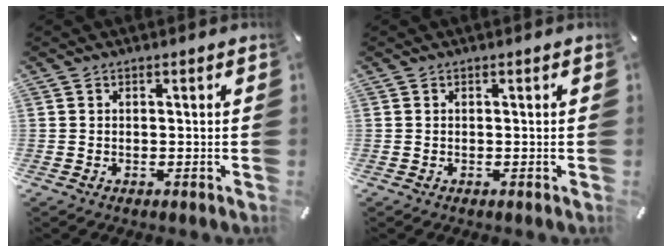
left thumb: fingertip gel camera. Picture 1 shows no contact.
{"total": 0.0}